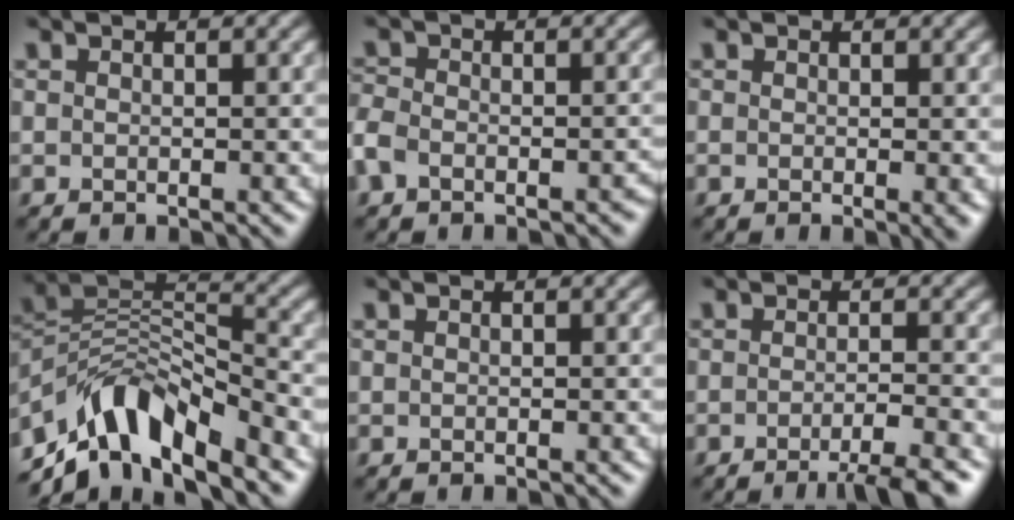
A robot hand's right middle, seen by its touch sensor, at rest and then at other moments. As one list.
[{"total": 3.5, "force": [-2.3, 2.1, 1.5], "torque": [-0.026, 0.007, -0.047]}, {"total": 1.4, "force": [-0.4, 0.3, 1.3], "torque": [-0.016, -0.001, -0.002]}, {"total": 8.7, "force": [-6.2, 3.7, 4.8], "torque": [-0.066, 0.010, -0.120]}, {"total": 0.0}, {"total": 3.9, "force": [-2.5, 0.6, 2.9], "torque": [-0.034, 0.003, -0.038]}]